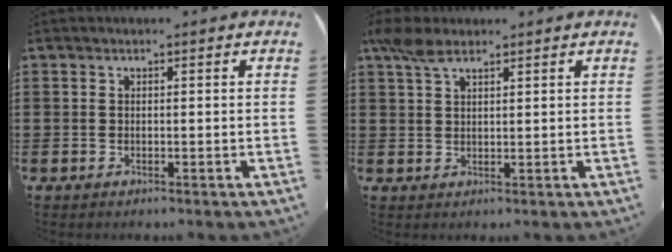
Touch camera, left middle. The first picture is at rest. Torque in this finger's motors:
{"motor_torque": [0.15, 0.12, 0.13, 0.06]}